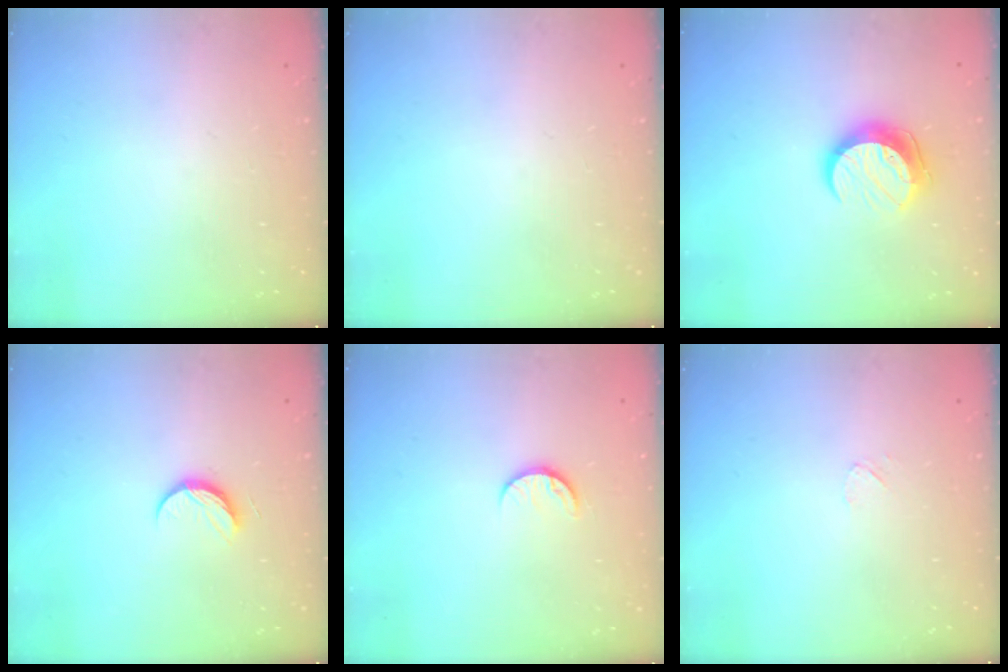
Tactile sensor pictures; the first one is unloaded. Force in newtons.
{"total": 0.0}
{"total": 10.7, "press": 10.7, "slide": 0.8}
{"total": 6.6, "press": 6.5, "slide": 0.8}
{"total": 6.3, "press": 6.3, "slide": 0.6}
{"total": 3.3, "press": 3.3, "slide": 0.4}